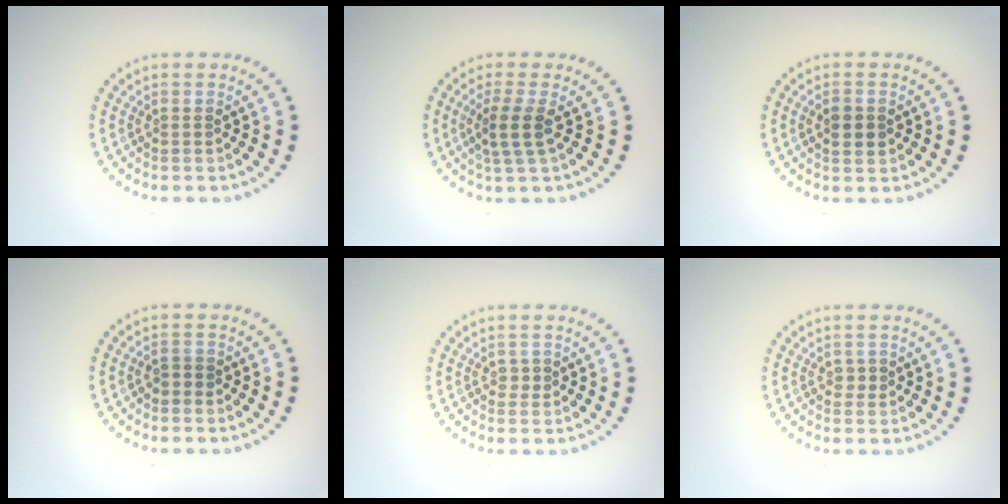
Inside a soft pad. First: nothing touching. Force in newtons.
{"total": 2.6, "press": 2.1, "slide": 1.4}
{"total": 2.3, "press": 2.3, "slide": 0.1}
{"total": 0.9, "press": 0.9, "slide": 0.4}
{"total": 0.9, "press": 0.9, "slide": 0.2}
{"total": 0.9, "press": 0.9, "slide": 0.2}